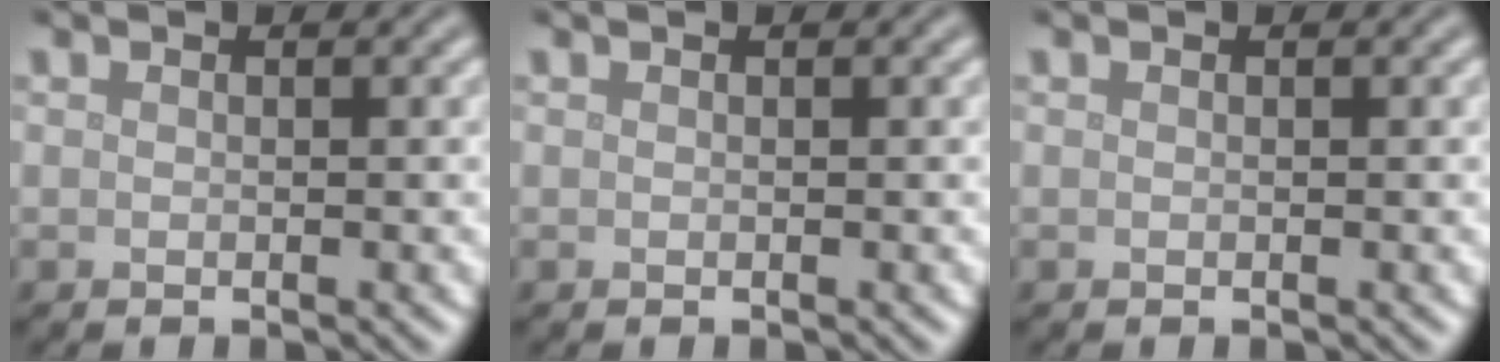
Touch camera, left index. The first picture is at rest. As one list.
[{"total": 0.0}, {"total": 0.0}]